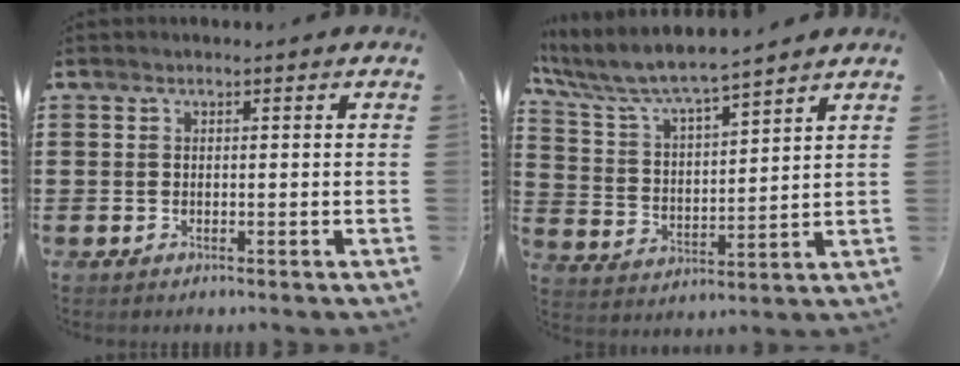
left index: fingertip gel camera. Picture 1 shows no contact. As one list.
[{"total": 6.2, "force": [5.6, 0.5, 2.6], "torque": [-0.078, -0.037, 0.090]}]